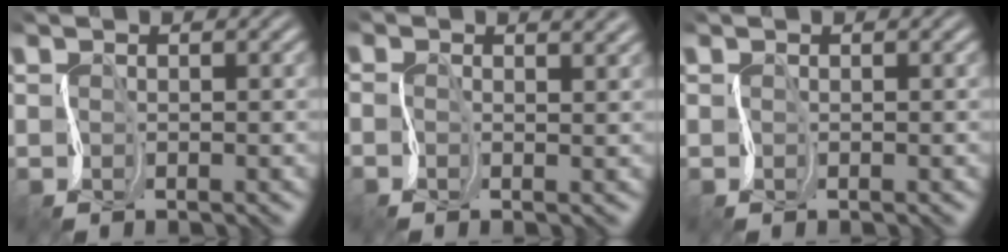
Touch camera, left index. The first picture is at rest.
{"total": 2.8, "force": [0.9, 1.5, 2.2], "torque": [-0.013, 0.008, -0.005]}
{"total": 0.0}